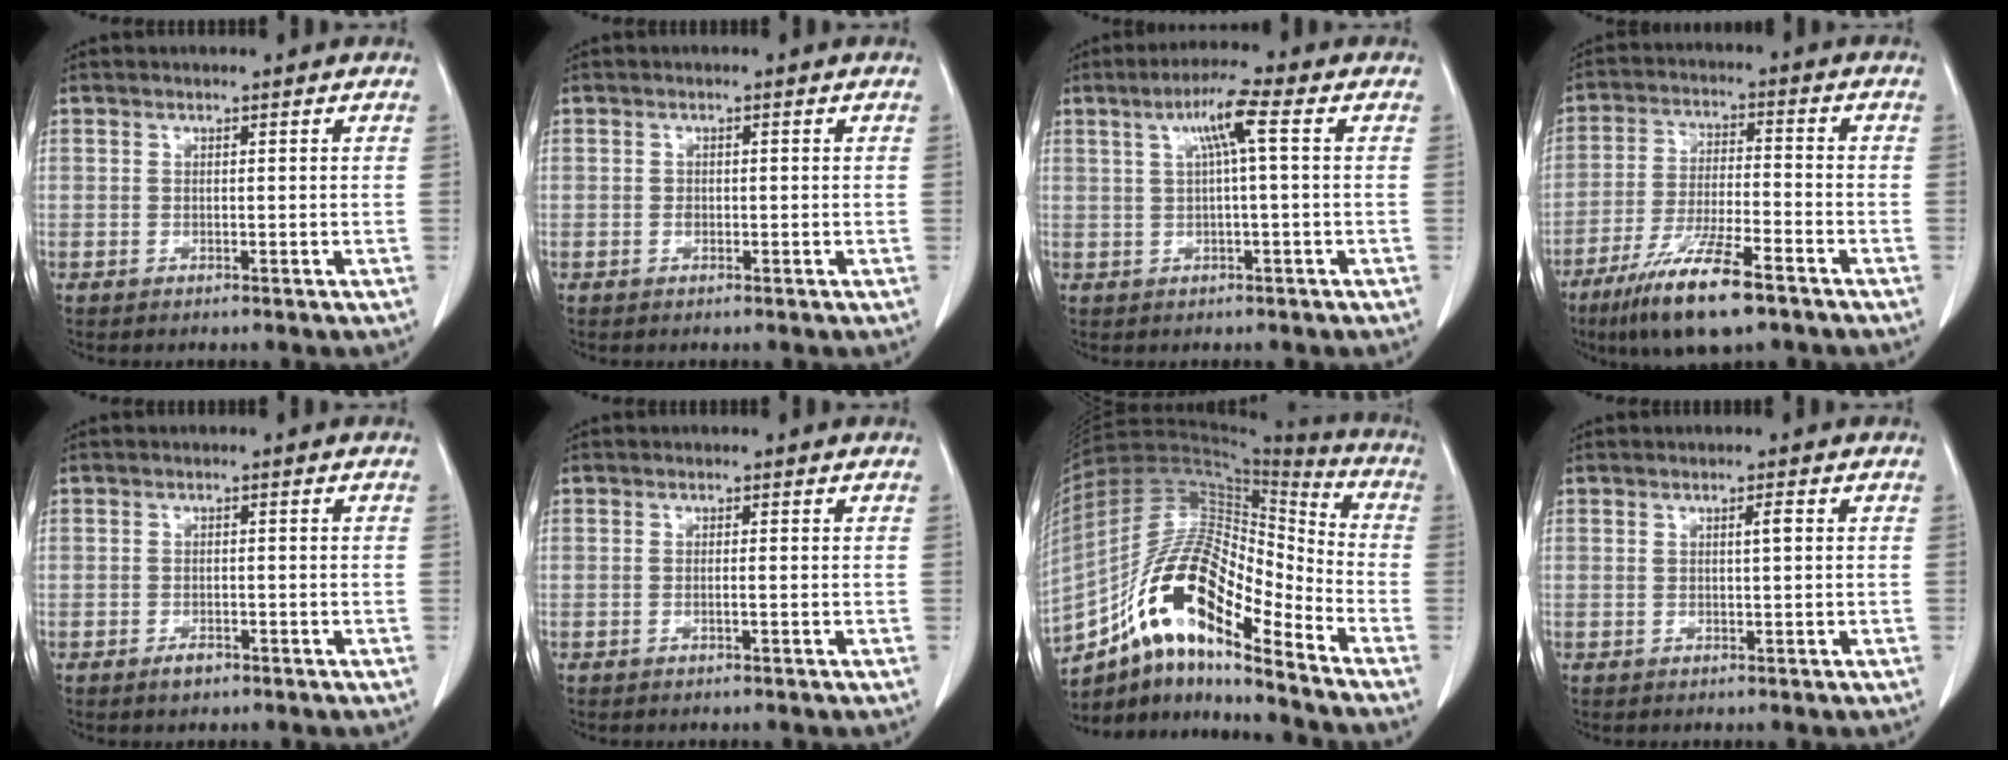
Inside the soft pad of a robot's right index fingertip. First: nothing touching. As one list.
[{"total": 0.7, "force": [-0.1, 0.6, 0.4], "torque": [-0.007, 0.002, -0.003]}, {"total": 5.4, "force": [1.4, -0.3, 5.2], "torque": [-0.094, 0.014, 0.026]}, {"total": 12.7, "force": [-8.3, 1.8, 9.4], "torque": [-0.180, -0.026, -0.145]}, {"total": 1.8, "force": [-1.2, 0.9, 0.9], "torque": [-0.012, 0.003, -0.016]}, {"total": 0.6, "force": [-0.2, -0.1, 0.5], "torque": [-0.008, 0.000, -0.004]}, {"total": 17.3, "force": [-10.5, 4.5, 13.1], "torque": [-0.241, 0.033, -0.180]}, {"total": 1.4, "force": [0.4, 0.1, 1.3], "torque": [-0.023, 0.002, 0.005]}]